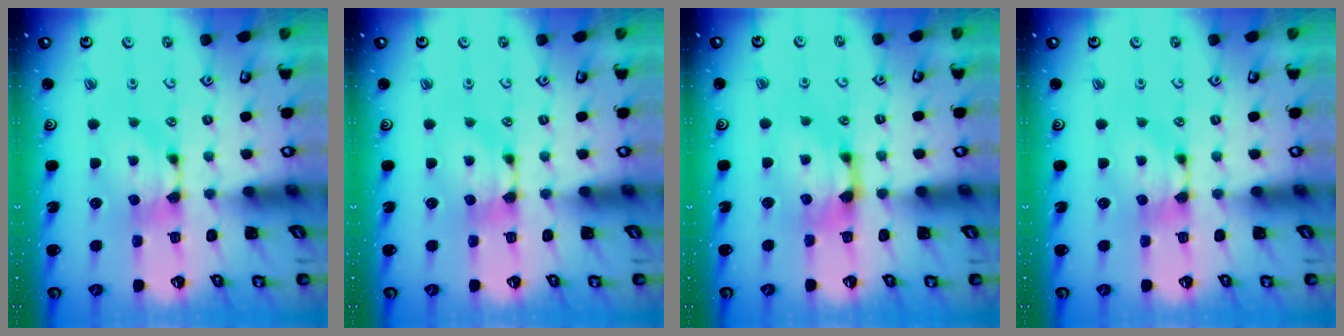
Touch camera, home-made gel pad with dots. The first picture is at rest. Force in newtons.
{"total": 0.0}
{"total": 1.9, "press": 1.3, "slide": 1.4}
{"total": 0.0}